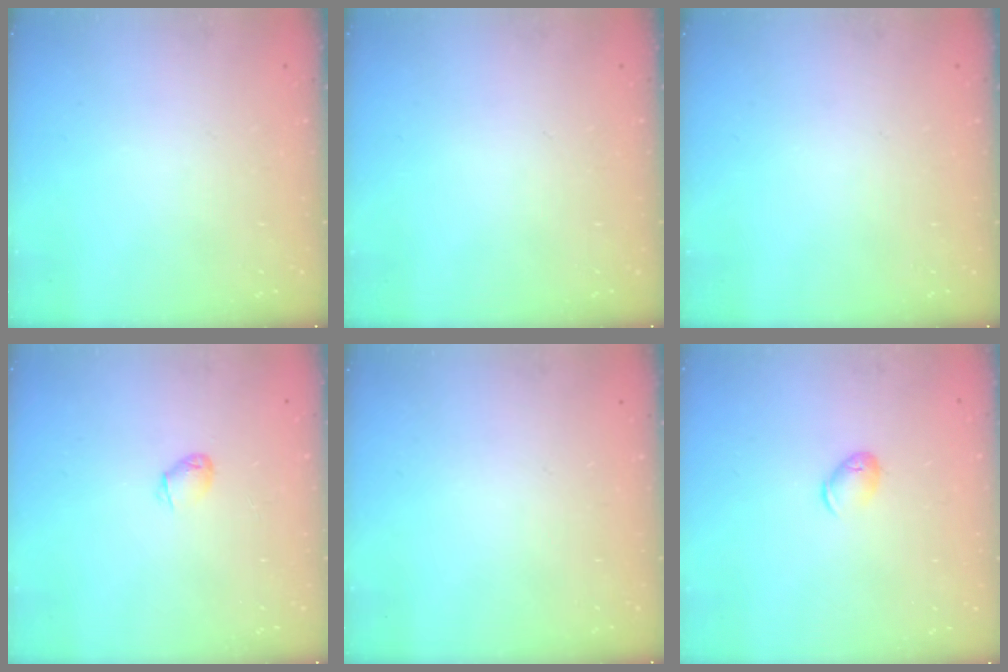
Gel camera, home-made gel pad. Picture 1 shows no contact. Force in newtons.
{"total": 0.0}
{"total": 0.0}
{"total": 2.4, "press": 2.4, "slide": 0.4}
{"total": 0.0}
{"total": 6.2, "press": 6.2, "slide": 0.9}